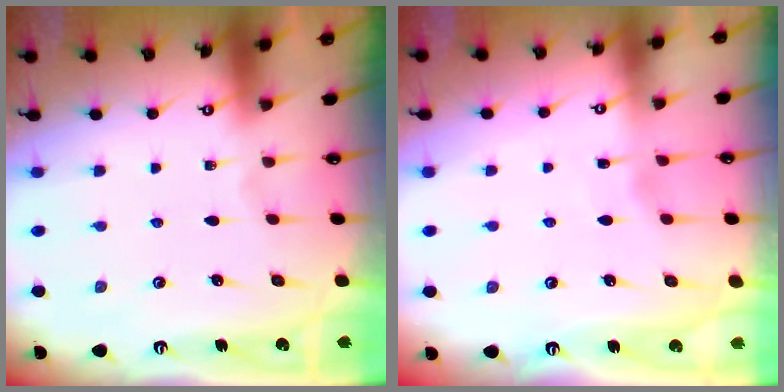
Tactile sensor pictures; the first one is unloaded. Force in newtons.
{"total": 3.2, "press": 3.2, "slide": 0.5}